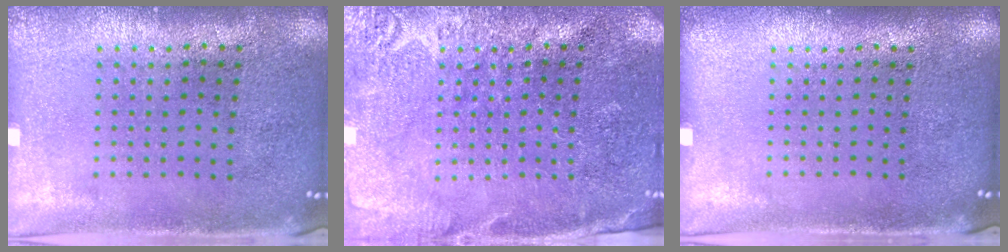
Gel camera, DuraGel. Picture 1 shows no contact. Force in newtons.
{"total": 2.8, "press": 2.8, "slide": 0.1}
{"total": 0.0}